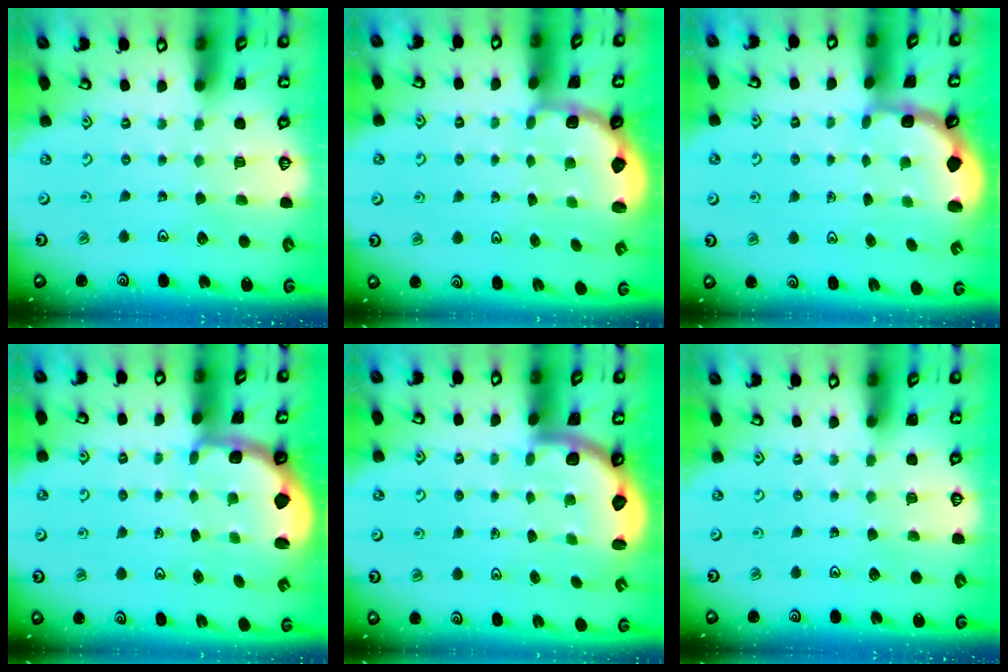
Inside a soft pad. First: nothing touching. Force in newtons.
{"total": 2.8, "press": 2.1, "slide": 1.9}
{"total": 2.4, "press": 2.0, "slide": 1.3}
{"total": 2.3, "press": 1.3, "slide": 1.8}
{"total": 2.6, "press": 2.3, "slide": 1.2}
{"total": 0.0}